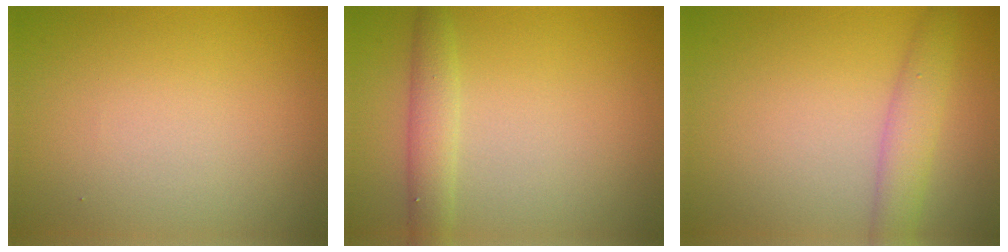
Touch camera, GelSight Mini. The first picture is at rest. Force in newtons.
{"total": 2.4, "press": 2.4, "slide": 0.1}
{"total": 3.1, "press": 3.1, "slide": 0.1}